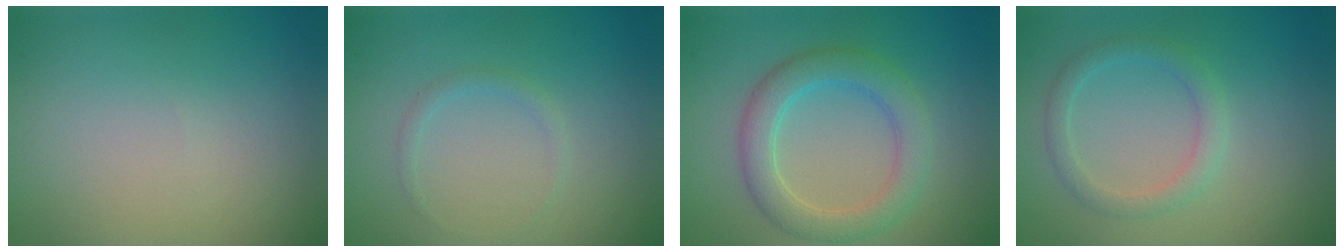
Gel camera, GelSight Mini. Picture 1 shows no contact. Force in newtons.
{"total": 0.9, "press": 0.9, "slide": 0.0}
{"total": 3.5, "press": 3.5, "slide": 0.5}
{"total": 2.1, "press": 2.1, "slide": 0.1}